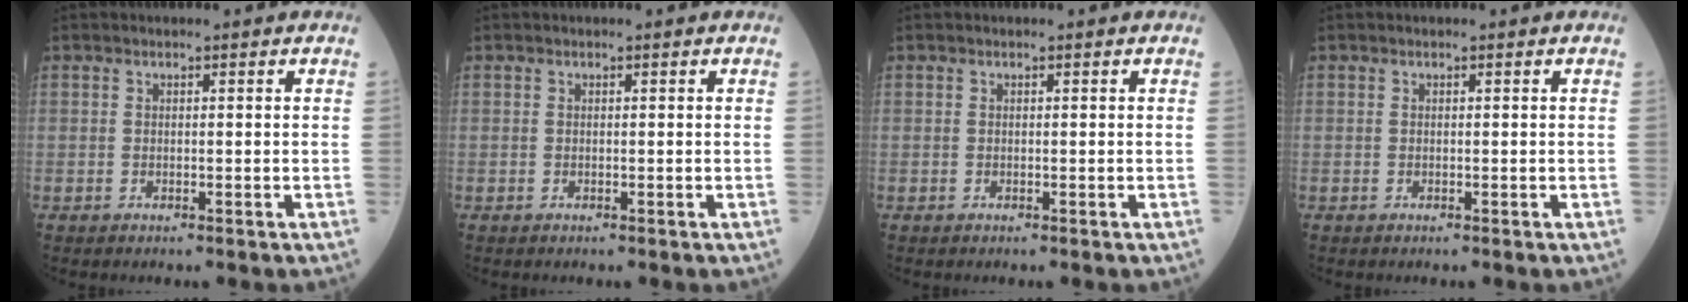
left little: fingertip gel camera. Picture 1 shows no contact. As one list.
[{"total": 0.0}, {"total": 0.0}, {"total": 0.0}]